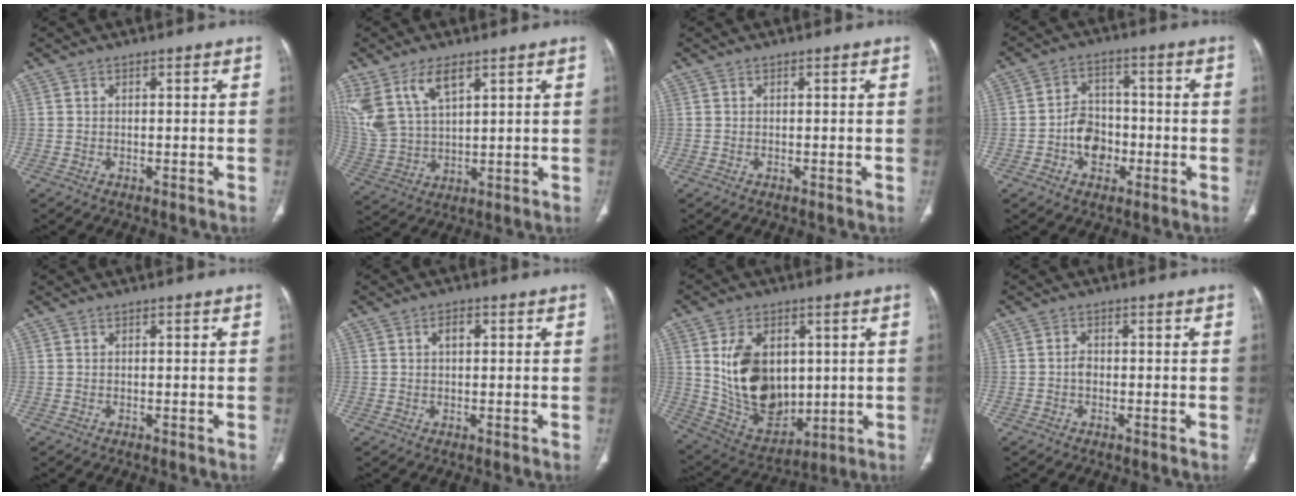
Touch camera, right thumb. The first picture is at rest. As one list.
[{"total": 12.2, "force": [6.8, 6.0, 8.2], "torque": [-0.174, -0.016, 0.148]}, {"total": 0.0}, {"total": 7.7, "force": [-2.3, 6.0, 4.3], "torque": [-0.039, 0.027, -0.041]}, {"total": 0.0}, {"total": 2.4, "force": [0.7, 1.3, 1.8], "torque": [-0.030, 0.005, 0.011]}, {"total": 17.2, "force": [2.5, 11.7, 12.4], "torque": [-0.172, -0.019, 0.071]}, {"total": 1.5, "force": [-0.4, 1.0, 0.9], "torque": [-0.011, 0.004, -0.009]}]